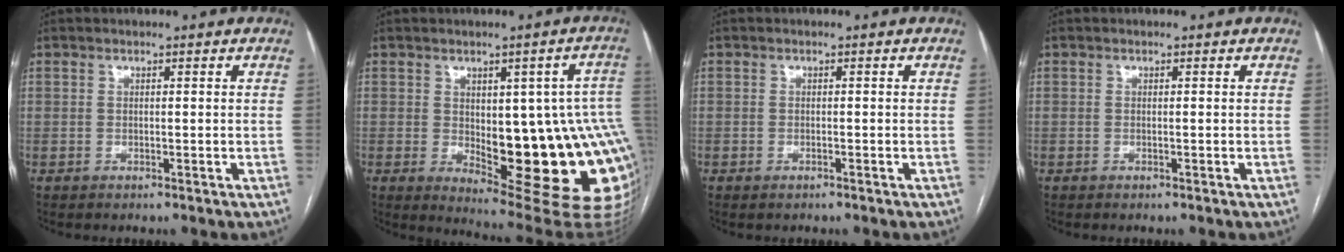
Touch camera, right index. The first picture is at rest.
{"total": 20.9, "force": [-2.2, 6.6, 19.7], "torque": [-0.166, 0.012, -0.001]}
{"total": 0.6, "force": [-0.5, 0.2, 0.4], "torque": [-0.009, -0.001, -0.005]}
{"total": 0.0}